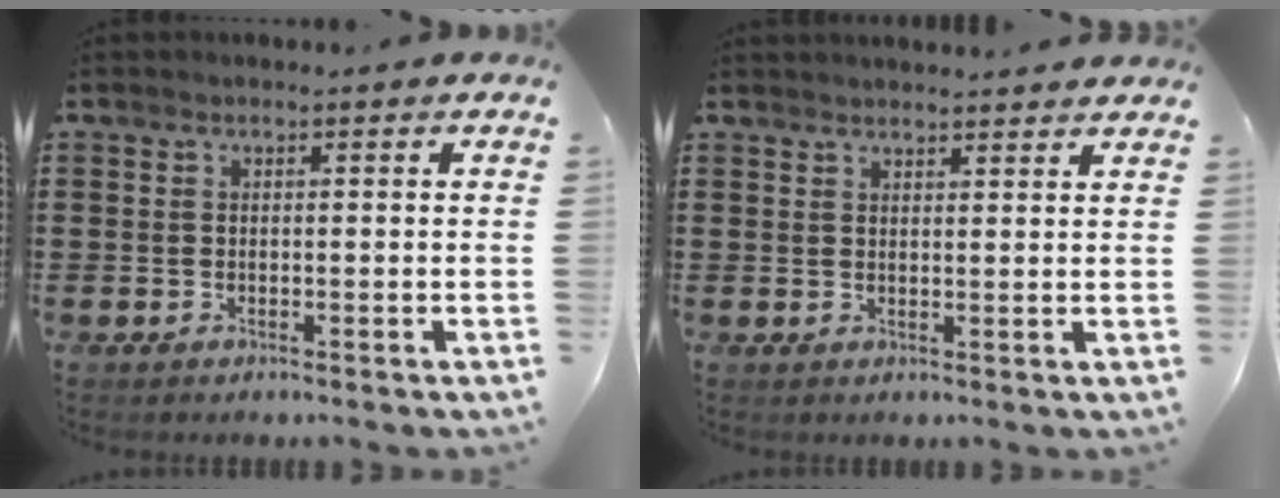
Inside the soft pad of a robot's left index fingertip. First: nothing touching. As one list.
[{"total": 1.9, "force": [1.9, -0.1, 0.1], "torque": [-0.005, -0.001, 0.036]}]